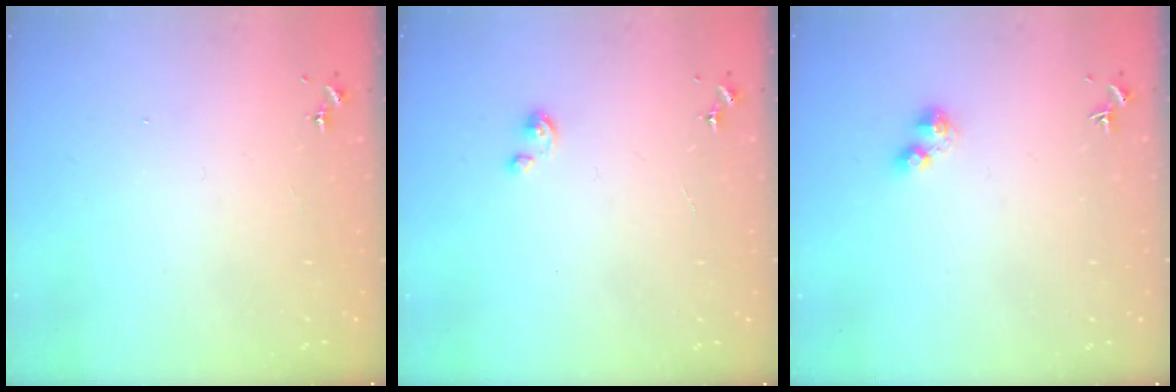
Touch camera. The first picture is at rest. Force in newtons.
{"total": 1.9, "press": 1.9, "slide": 0.1}
{"total": 2.9, "press": 2.9, "slide": 0.7}